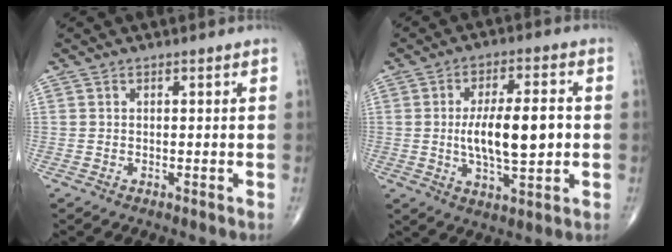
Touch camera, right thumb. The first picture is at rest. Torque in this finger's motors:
{"motor_torque": [0.10, 0.27, 1.51, 0.03, 0.13]}